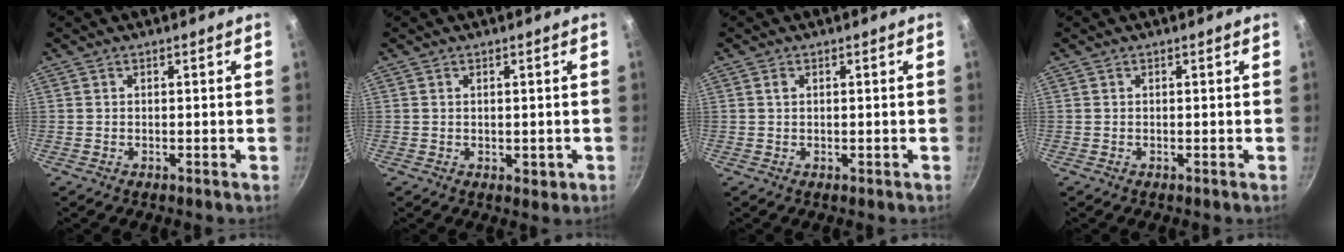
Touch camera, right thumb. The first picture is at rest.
{"total": 1.9, "force": [-0.3, 1.0, 1.5], "torque": [-0.019, -0.004, -0.003]}
{"total": 0.9, "force": [0.3, 0.6, 0.6], "torque": [-0.008, 0.002, 0.005]}
{"total": 0.0}